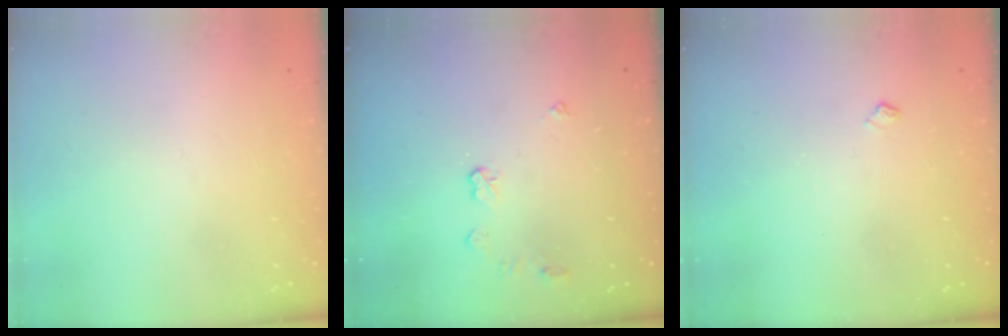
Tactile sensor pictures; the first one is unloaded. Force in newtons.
{"total": 5.6, "press": 5.6, "slide": 0.2}
{"total": 3.2, "press": 3.1, "slide": 0.5}